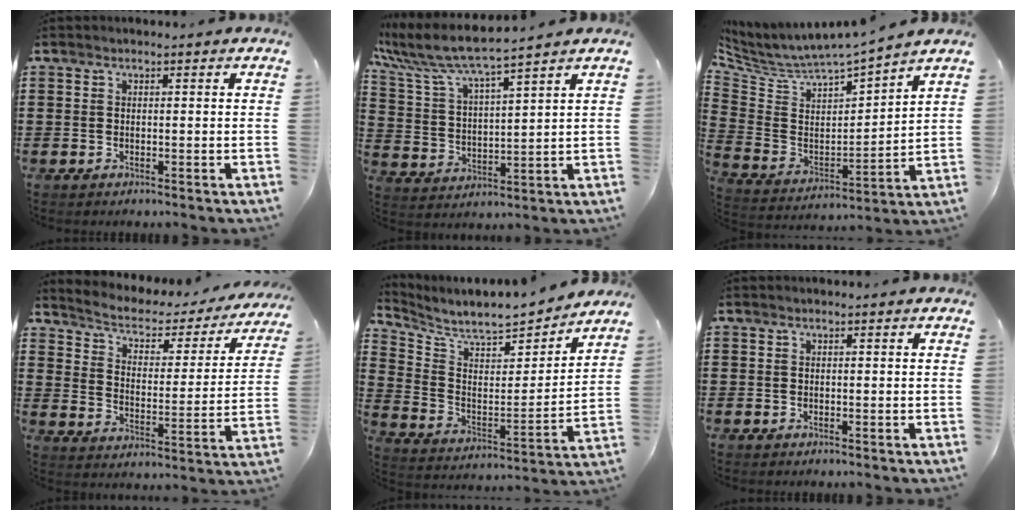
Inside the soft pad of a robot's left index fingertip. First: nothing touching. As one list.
[{"total": 6.7, "force": [6.0, 0.3, 3.0], "torque": [-0.086, -0.038, 0.100]}, {"total": 4.5, "force": [4.2, 1.0, 1.1], "torque": [-0.051, -0.046, 0.065]}, {"total": 3.1, "force": [2.3, 1.5, 1.4], "torque": [-0.045, -0.022, 0.027]}, {"total": 6.9, "force": [6.7, 0.8, 1.6], "torque": [-0.068, -0.057, 0.110]}, {"total": 0.0}]